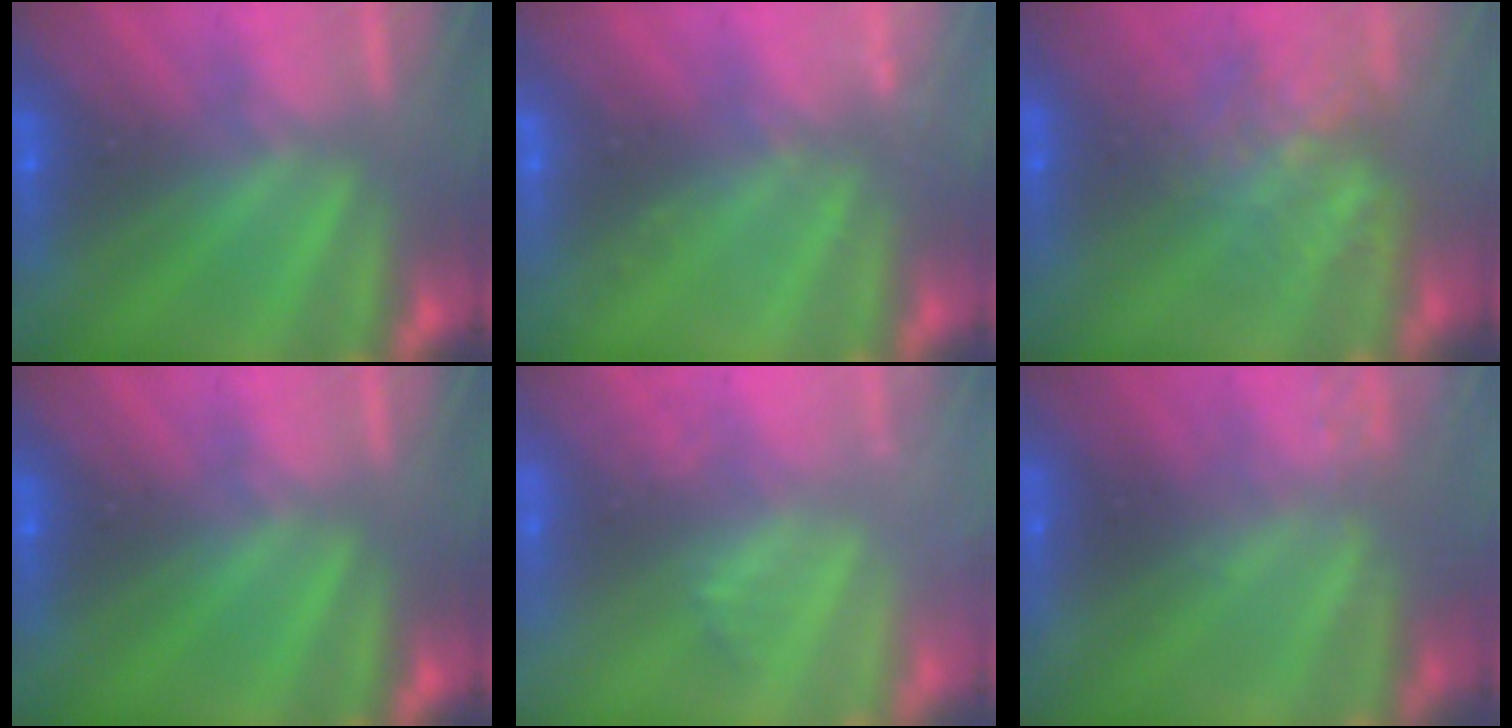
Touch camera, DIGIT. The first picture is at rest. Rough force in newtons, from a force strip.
{"total": 2.2}
{"total": 7.6}
{"total": 0.0}
{"total": 2.1}
{"total": 2.2}